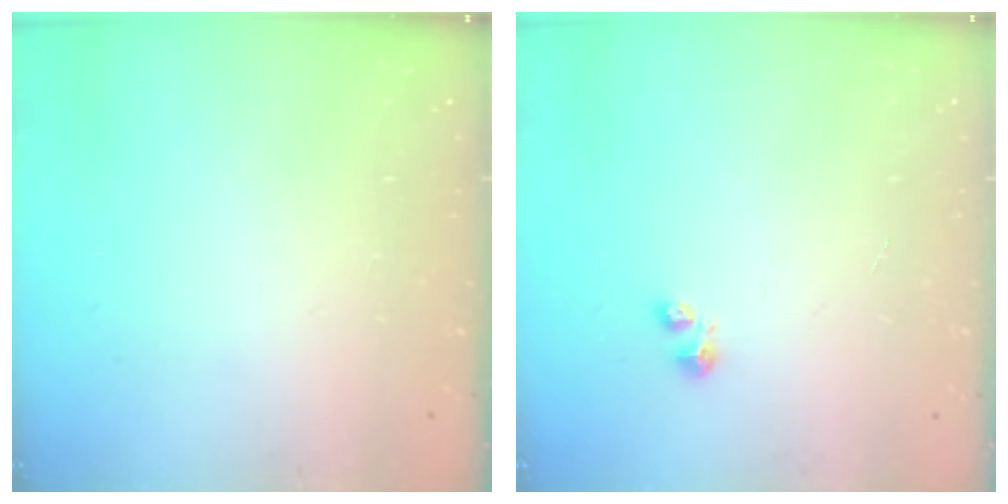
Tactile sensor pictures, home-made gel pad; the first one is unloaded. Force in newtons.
{"total": 2.5, "press": 2.5, "slide": 0.4}